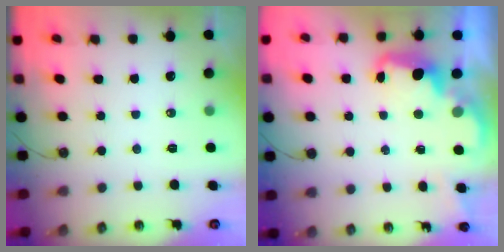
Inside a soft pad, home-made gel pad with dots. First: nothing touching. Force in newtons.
{"total": 2.7, "press": 2.7, "slide": 0.7}